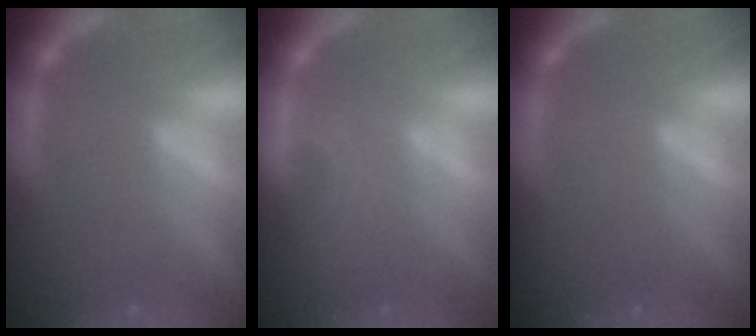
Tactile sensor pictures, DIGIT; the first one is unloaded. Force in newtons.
{"total": 2.4}
{"total": 0.0}